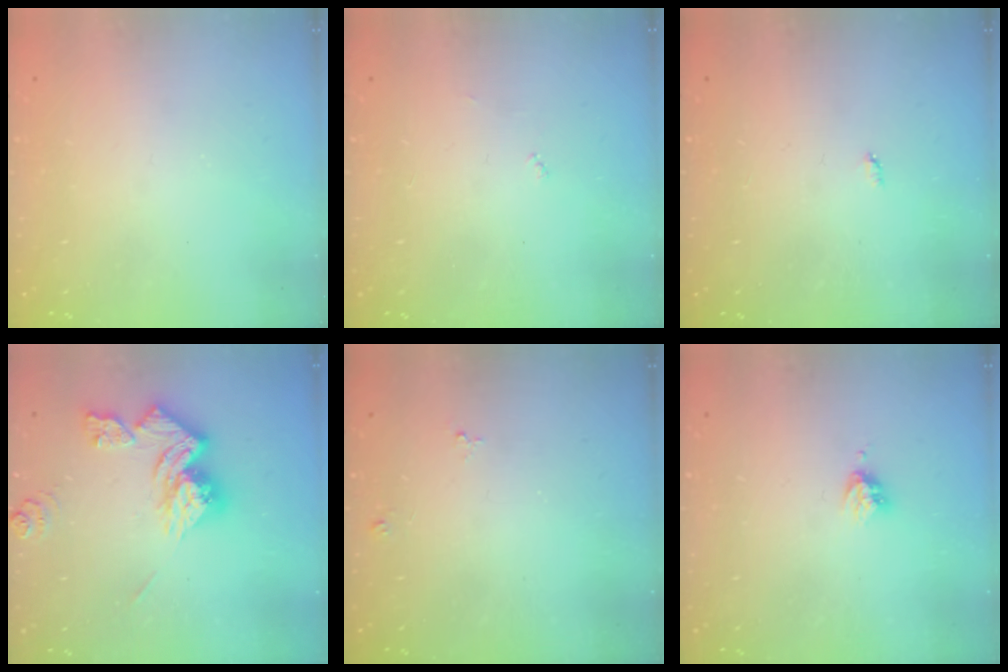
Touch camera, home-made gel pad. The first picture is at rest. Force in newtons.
{"total": 3.0, "press": 3.0, "slide": 0.2}
{"total": 2.1, "press": 2.1, "slide": 0.4}
{"total": 13.3, "press": 13.3, "slide": 1.3}
{"total": 4.1, "press": 4.1, "slide": 0.4}
{"total": 3.2, "press": 3.2, "slide": 0.3}